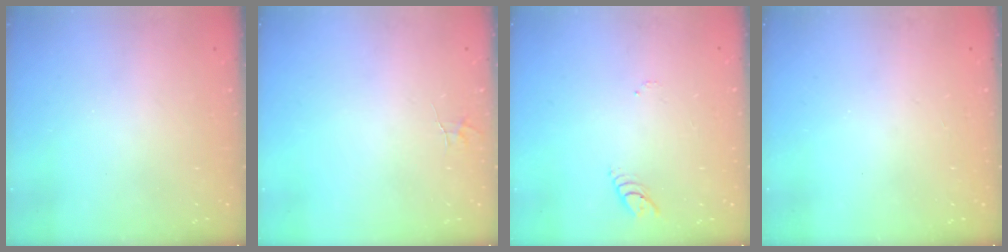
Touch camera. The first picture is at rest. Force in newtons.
{"total": 3.0, "press": 3.0, "slide": 0.4}
{"total": 3.7, "press": 3.7, "slide": 0.4}
{"total": 0.0}